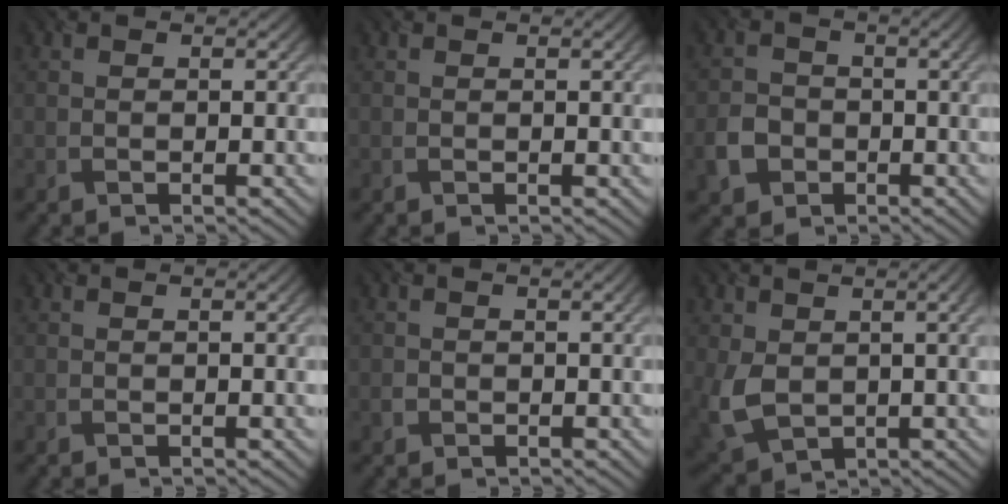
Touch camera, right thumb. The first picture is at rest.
{"total": 0.8, "force": [0.2, 0.1, 0.8], "torque": [-0.011, 0.003, 0.003]}
{"total": 3.8, "force": [-1.6, 3.1, 1.7], "torque": [-0.042, -0.007, -0.034]}
{"total": 0.8, "force": [0.2, 0.1, 0.7], "torque": [-0.010, 0.002, 0.004]}
{"total": 0.8, "force": [-0.1, 0.6, 0.4], "torque": [-0.014, -0.003, -0.002]}
{"total": 8.7, "force": [0.6, 5.2, 6.9], "torque": [-0.169, -0.021, 0.021]}